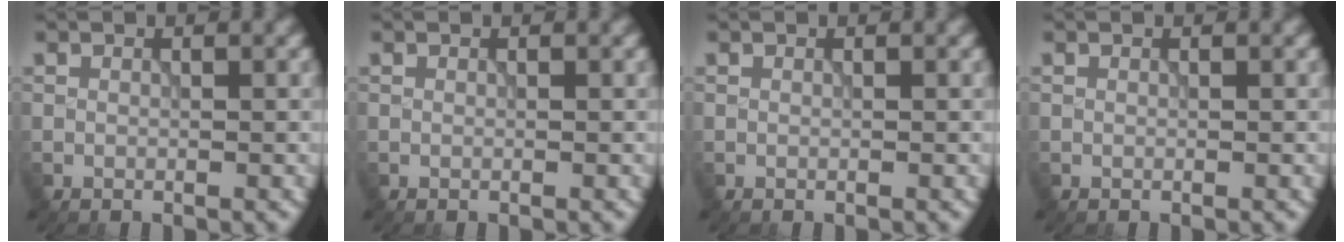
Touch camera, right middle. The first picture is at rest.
{"total": 0.0}
{"total": 0.0}
{"total": 0.0}